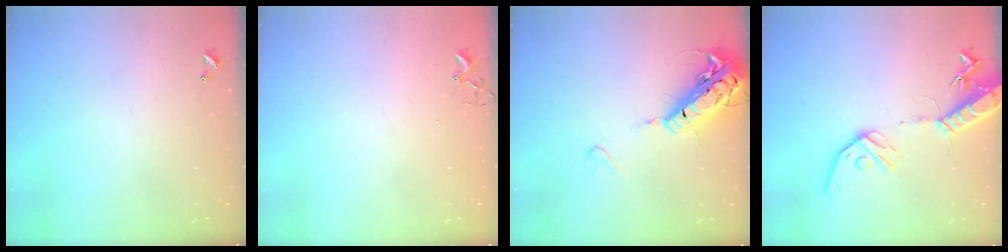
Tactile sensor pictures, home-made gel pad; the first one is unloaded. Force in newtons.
{"total": 1.8, "press": 1.8, "slide": 0.2}
{"total": 20.3, "press": 19.9, "slide": 3.9}
{"total": 16.0, "press": 15.7, "slide": 3.0}